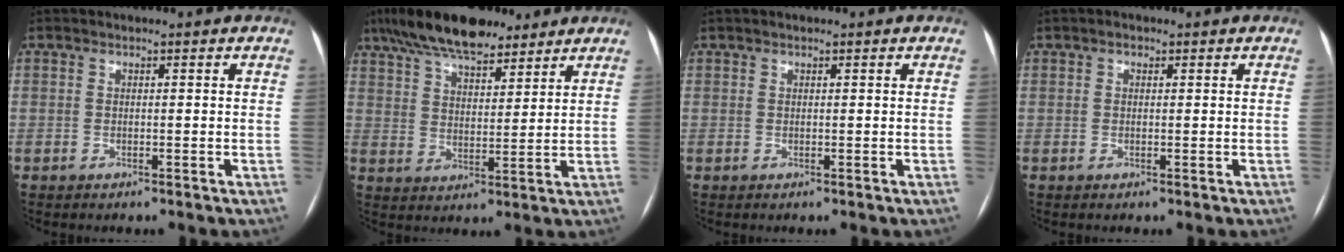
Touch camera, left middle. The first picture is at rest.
{"total": 14.2, "force": [11.0, 4.5, 7.8], "torque": [-0.148, 0.035, 0.190]}
{"total": 0.6, "force": [0.4, 0.0, 0.3], "torque": [-0.009, 0.009, 0.009]}
{"total": 0.6, "force": [0.2, 0.5, 0.3], "torque": [-0.004, 0.002, 0.001]}